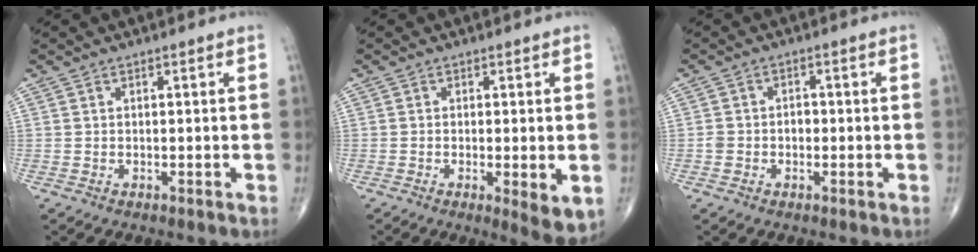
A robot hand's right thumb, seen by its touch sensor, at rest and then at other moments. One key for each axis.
{"total": 5.9, "fx": -1.4, "fy": 1.5, "fz": 5.5, "tx": -0.084, "ty": -0.018, "tz": -0.020}
{"total": 2.6, "fx": -0.6, "fy": 2.2, "fz": 1.3, "tx": -0.015, "ty": 0.013, "tz": -0.010}